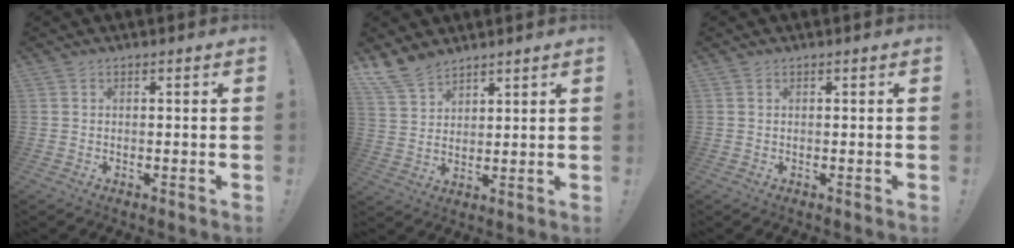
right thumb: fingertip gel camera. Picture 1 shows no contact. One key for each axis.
{"total": 8.8, "fx": 7.3, "fy": 4.2, "fz": 2.6, "tx": -0.063, "ty": -0.038, "tz": 0.148}
{"total": 0.0}